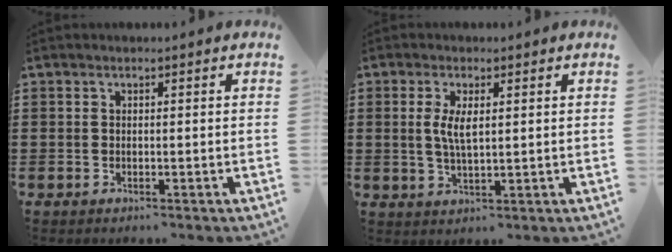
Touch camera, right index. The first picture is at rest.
{"total": 4.0, "force": [0.7, 1.2, 3.7], "torque": [-0.075, 0.004, 0.011]}